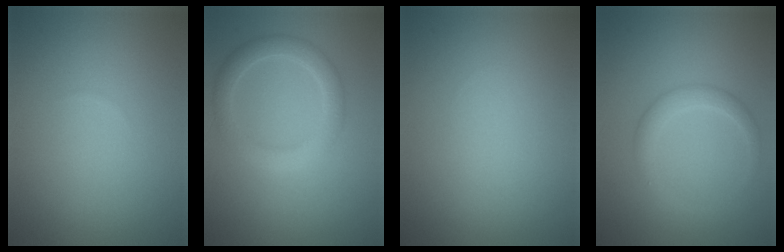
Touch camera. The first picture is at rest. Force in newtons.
{"total": 3.0, "press": 3.0, "slide": 0.3}
{"total": 0.0}
{"total": 2.1, "press": 2.1, "slide": 0.2}